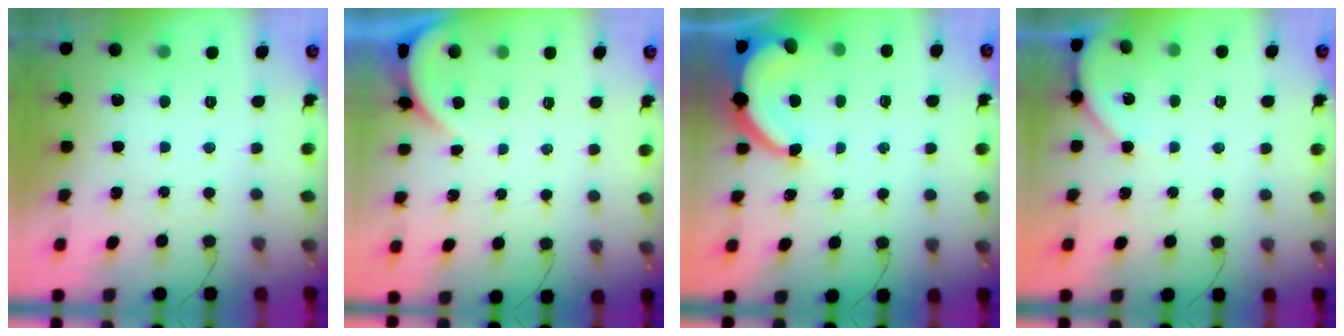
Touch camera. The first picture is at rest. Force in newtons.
{"total": 0.0}
{"total": 6.4, "press": 6.3, "slide": 0.6}
{"total": 4.4, "press": 4.4, "slide": 0.6}